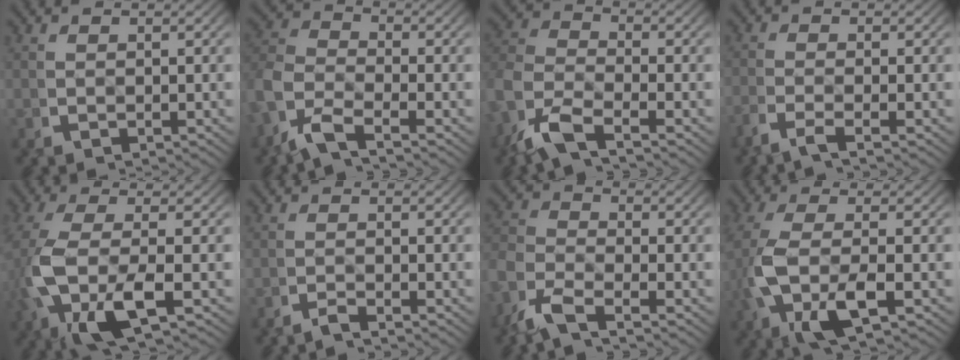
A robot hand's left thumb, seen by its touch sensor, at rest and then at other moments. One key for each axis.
{"total": 6.7, "fx": -1.9, "fy": 4.6, "fz": 4.5, "tx": -0.106, "ty": -0.016, "tz": -0.038}
{"total": 7.0, "fx": -2.2, "fy": 4.7, "fz": 4.8, "tx": -0.114, "ty": -0.019, "tz": -0.041}
{"total": 2.7, "fx": -1.6, "fy": 0.3, "fz": 2.1, "tx": -0.053, "ty": -0.008, "tz": -0.032}
{"total": 9.6, "fx": -1.6, "fy": 4.5, "fz": 8.3, "tx": -0.231, "ty": -0.035, "tz": 0.001}
{"total": 1.4, "fx": -1.2, "fy": 0.0, "fz": 0.7, "tx": -0.012, "ty": -0.001, "tz": -0.031}
{"total": 5.5, "fx": -2.4, "fy": 3.2, "fz": 3.7, "tx": -0.091, "ty": -0.017, "tz": -0.046}
{"total": 7.7, "fx": -0.8, "fy": 3.5, "fz": 6.9, "tx": -0.183, "ty": -0.023, "tz": 0.003}